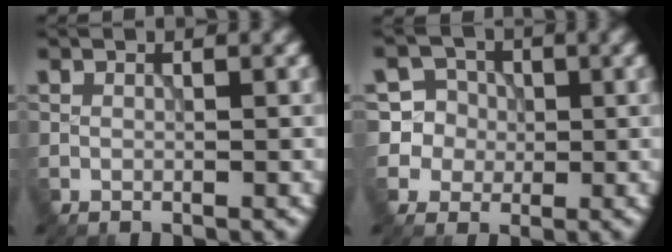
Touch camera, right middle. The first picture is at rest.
{"total": 6.7, "force": [0.8, 6.6, 0.9], "torque": [-0.029, 0.026, 0.011]}